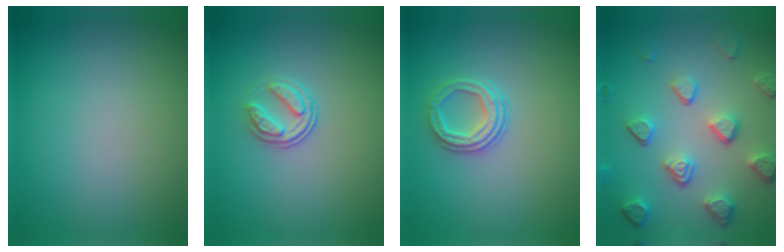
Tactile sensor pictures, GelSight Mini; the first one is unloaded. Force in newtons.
{"total": 2.3, "press": 1.7, "slide": 1.6}
{"total": 2.8, "press": 2.3, "slide": 1.5}
{"total": 5.0, "press": 3.9, "slide": 3.2}